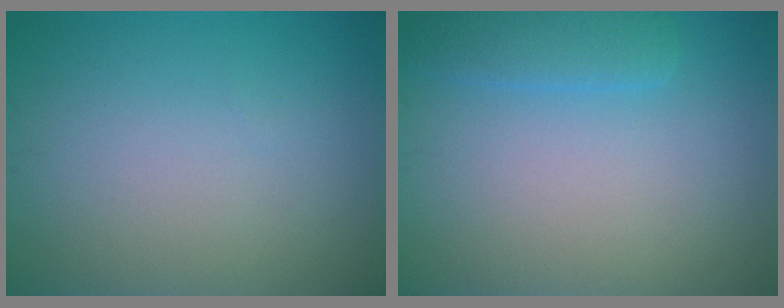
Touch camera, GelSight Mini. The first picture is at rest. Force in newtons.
{"total": 2.2, "press": 2.2, "slide": 0.1}